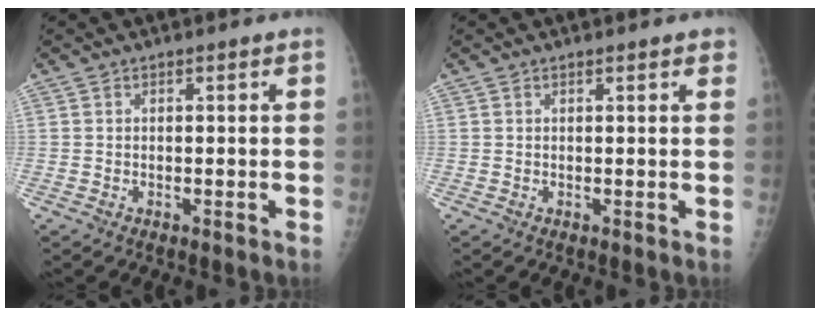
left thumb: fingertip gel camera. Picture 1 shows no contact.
{"total": 1.6, "force": [1.2, 0.4, 0.9], "torque": [-0.007, 0.001, 0.012]}